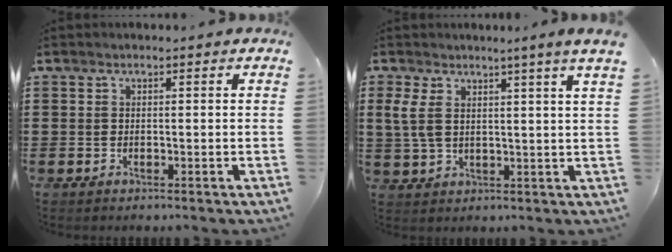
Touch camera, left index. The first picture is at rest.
{"total": 4.8, "force": [3.1, 0.1, 3.7], "torque": [-0.084, -0.004, 0.055]}